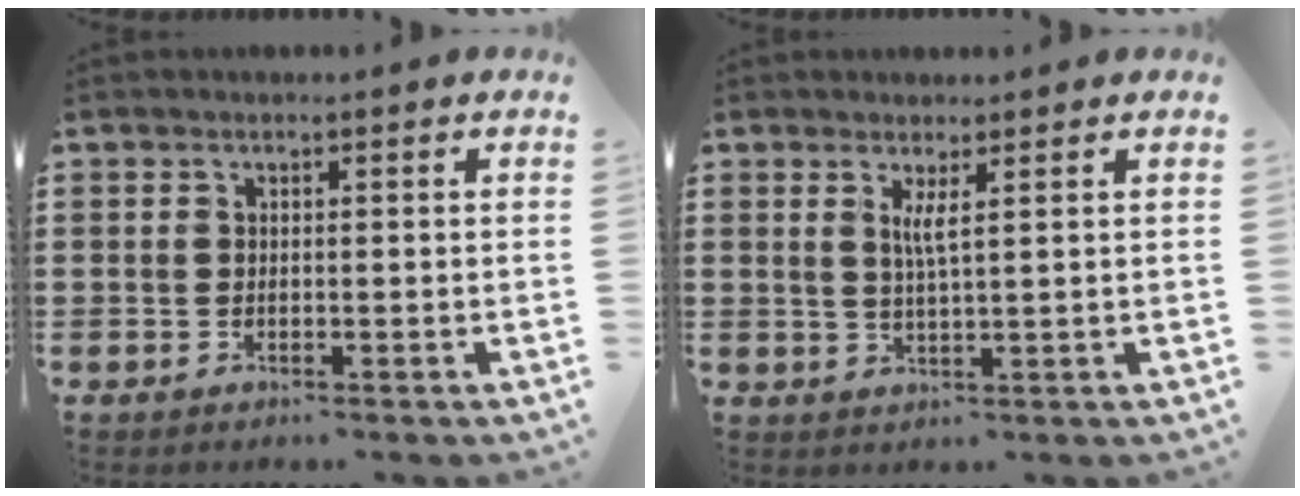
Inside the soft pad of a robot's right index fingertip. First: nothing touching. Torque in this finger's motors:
{"motor_torque": [0.39, 0.02, 0.25, 0.06]}